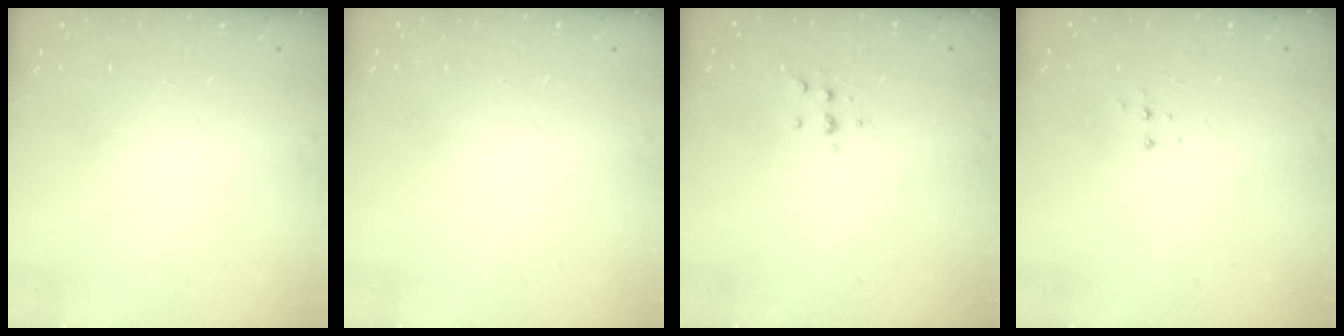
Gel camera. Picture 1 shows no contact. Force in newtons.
{"total": 0.0}
{"total": 4.4, "press": 4.4, "slide": 0.7}
{"total": 4.2, "press": 4.2, "slide": 0.5}